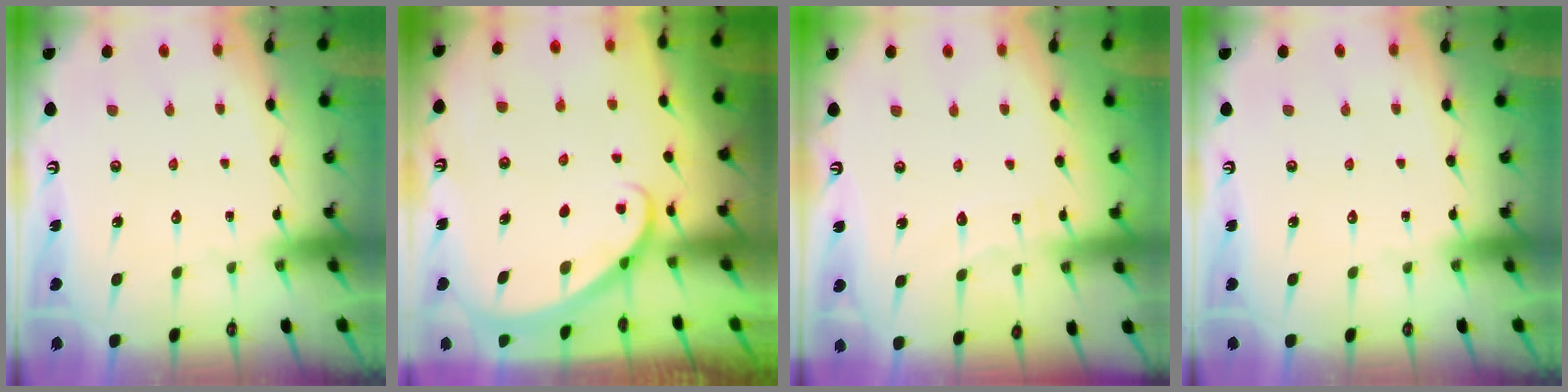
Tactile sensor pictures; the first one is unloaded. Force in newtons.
{"total": 2.0, "press": 2.0, "slide": 0.1}
{"total": 3.0, "press": 3.0, "slide": 0.4}
{"total": 0.0}